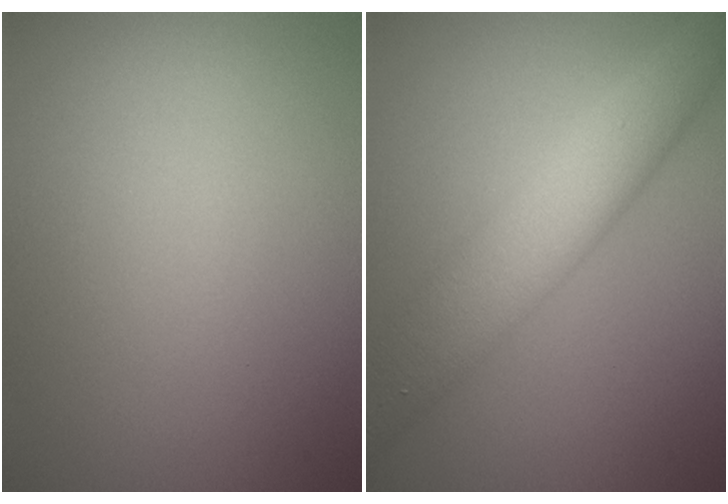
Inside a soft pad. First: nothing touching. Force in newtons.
{"total": 6.8, "press": 6.8, "slide": 0.2}